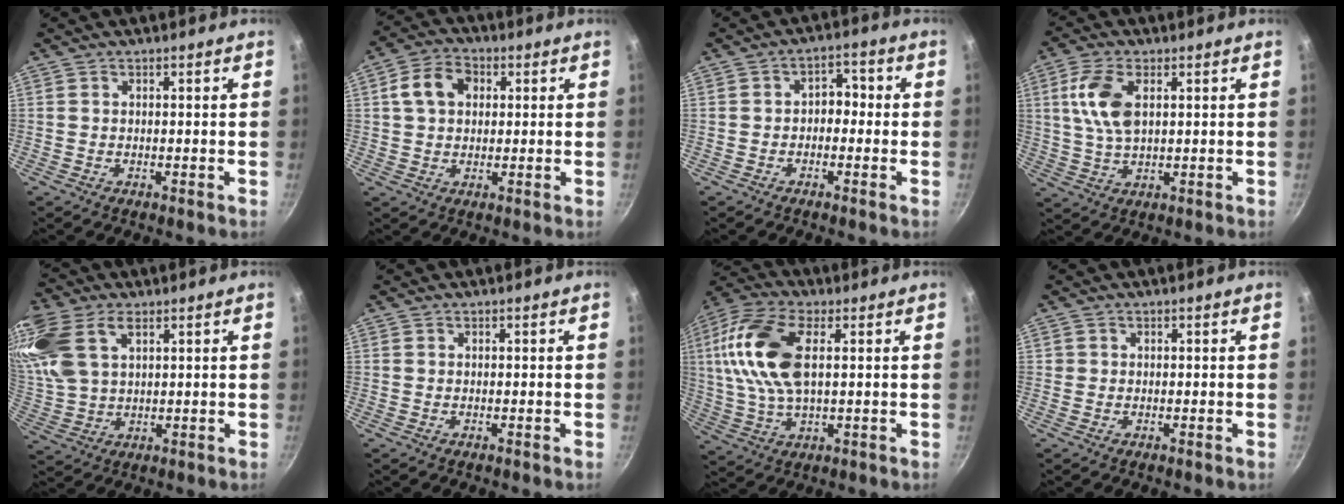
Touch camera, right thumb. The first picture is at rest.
{"total": 8.0, "force": [1.9, 5.9, 5.1], "torque": [-0.083, 0.013, 0.028]}
{"total": 4.3, "force": [-0.6, 3.0, 2.9], "torque": [-0.017, 0.022, -0.021]}
{"total": 9.2, "force": [2.4, 4.7, 7.5], "torque": [-0.161, 0.000, 0.048]}
{"total": 17.5, "force": [7.2, 10.3, 12.2], "torque": [-0.307, 0.012, 0.142]}
{"total": 0.0}
{"total": 16.7, "force": [3.2, 8.1, 14.2], "torque": [-0.311, 0.013, 0.059]}
{"total": 0.7, "force": [0.1, 0.7, 0.0], "torque": [0.004, 0.003, 0.001]}